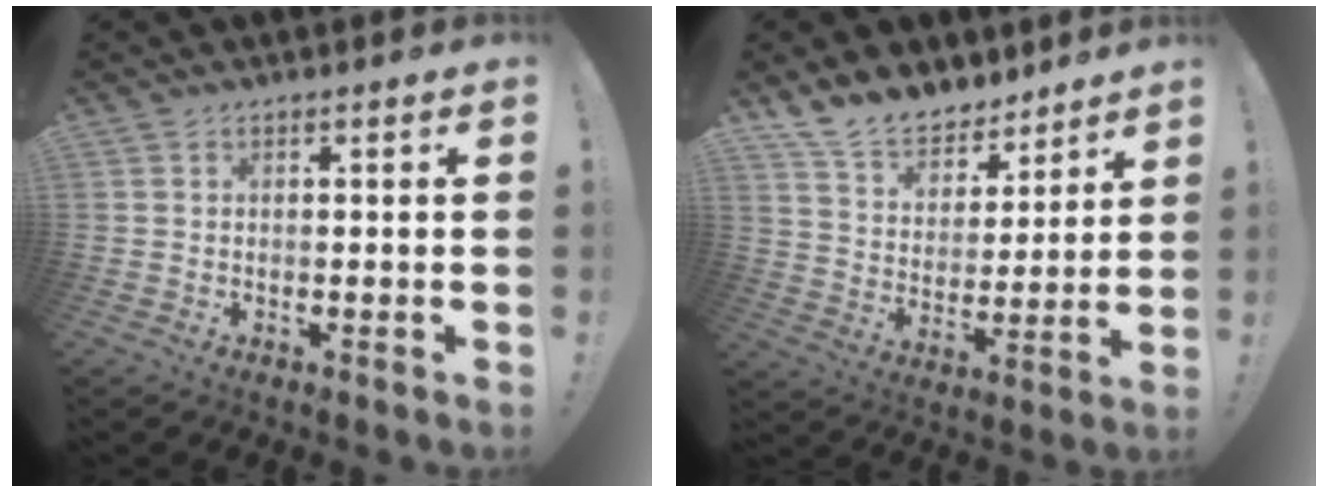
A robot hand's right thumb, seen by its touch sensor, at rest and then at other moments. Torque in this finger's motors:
{"motor_torque": [0.04, 2.48, 0.70, 0.65, 0.01]}